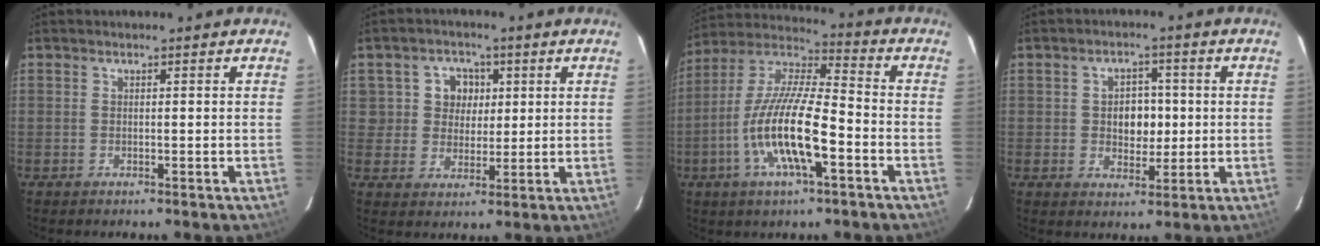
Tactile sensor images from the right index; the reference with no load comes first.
{"total": 6.2, "force": [1.4, 5.9, 1.3], "torque": [-0.019, 0.021, 0.028]}
{"total": 16.0, "force": [-5.7, 4.0, 14.4], "torque": [-0.289, -0.010, -0.114]}
{"total": 5.6, "force": [0.1, 4.2, 3.7], "torque": [-0.061, 0.009, 0.006]}